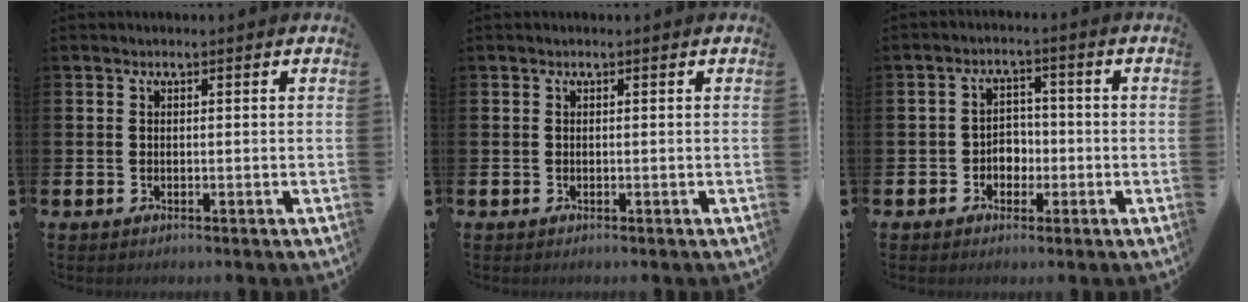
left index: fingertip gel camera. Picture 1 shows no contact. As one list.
[{"total": 0.0}, {"total": 3.1, "force": [-1.3, 2.5, 1.2], "torque": [-0.018, 0.006, -0.033]}]